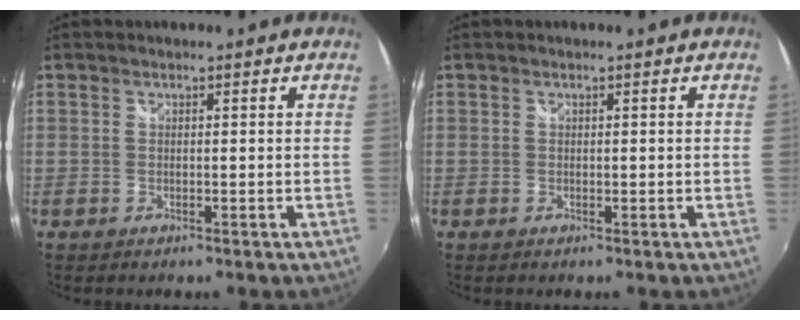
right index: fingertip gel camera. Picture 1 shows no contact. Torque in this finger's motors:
{"motor_torque": [0.99, 1.14, 0.00, 0.01]}